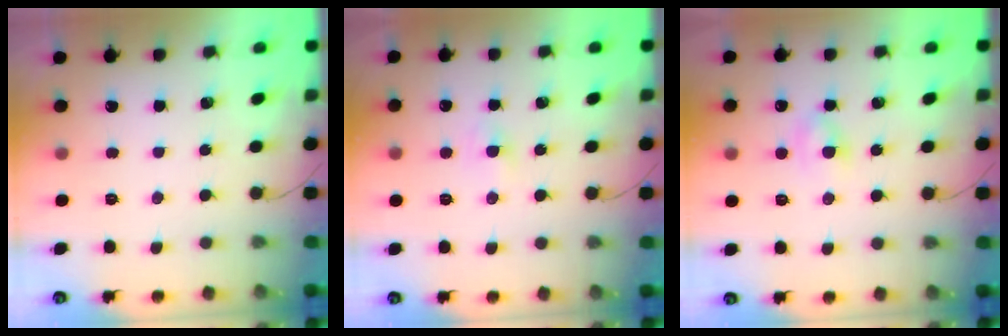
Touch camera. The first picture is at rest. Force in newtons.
{"total": 2.2, "press": 2.1, "slide": 0.8}
{"total": 2.2, "press": 2.1, "slide": 0.9}